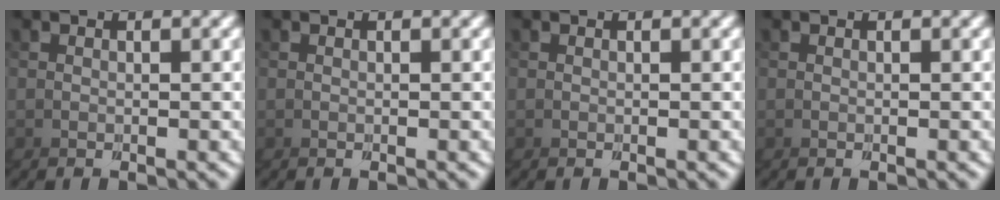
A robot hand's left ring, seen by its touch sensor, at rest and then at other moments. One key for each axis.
{"total": 0.0}
{"total": 0.0}
{"total": 0.0}